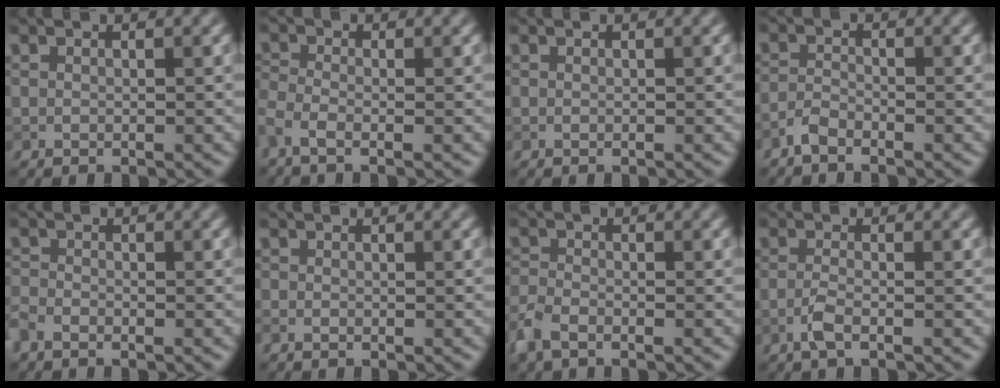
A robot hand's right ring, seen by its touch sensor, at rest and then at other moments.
{"total": 2.2, "force": [-1.3, 0.8, 1.6], "torque": [-0.039, -0.009, -0.040]}
{"total": 0.0}
{"total": 1.6, "force": [-1.3, 0.4, 0.7], "torque": [-0.017, 0.003, -0.033]}
{"total": 1.9, "force": [-1.4, 0.9, 0.8], "torque": [-0.018, -0.002, -0.039]}
{"total": 0.6, "force": [-0.4, 0.2, 0.4], "torque": [-0.007, -0.004, -0.008]}
{"total": 2.9, "force": [-2.0, 1.3, 1.5], "torque": [-0.039, -0.006, -0.055]}
{"total": 1.8, "force": [-0.9, 0.4, 1.5], "torque": [-0.031, 0.003, -0.024]}